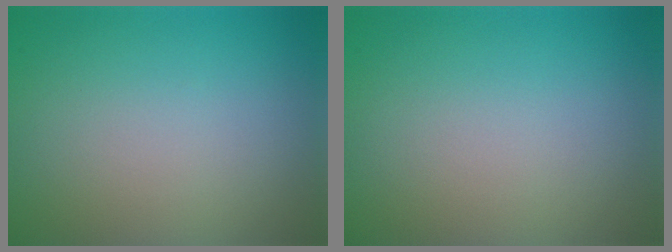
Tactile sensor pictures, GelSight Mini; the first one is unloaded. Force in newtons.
{"total": 0.0}